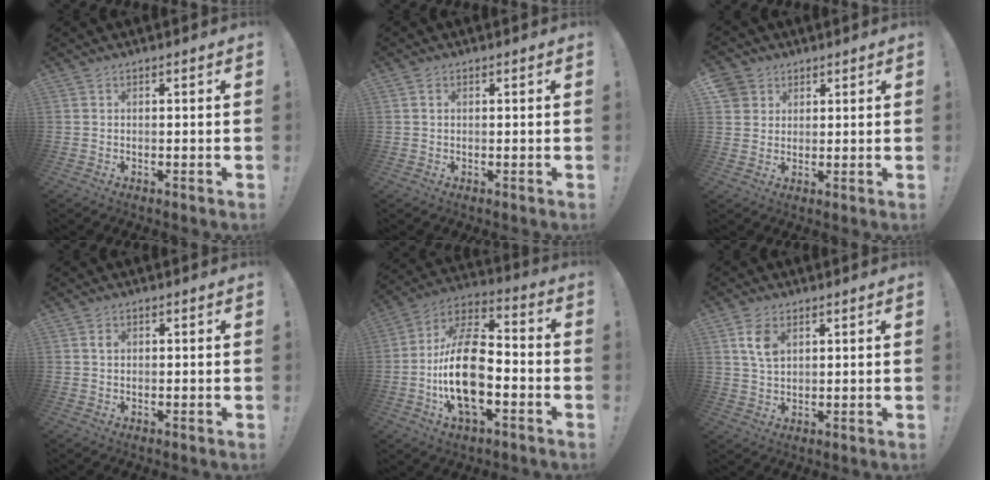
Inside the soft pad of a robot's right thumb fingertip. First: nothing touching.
{"total": 0.9, "force": [0.3, 0.7, 0.5], "torque": [-0.007, 0.003, 0.004]}
{"total": 4.8, "force": [2.6, 4.0, 0.6], "torque": [-0.012, -0.016, 0.051]}
{"total": 1.3, "force": [0.3, 0.9, 0.8], "torque": [-0.022, 0.009, 0.007]}
{"total": 20.7, "force": [-4.2, 11.0, 17.0], "torque": [-0.330, 0.017, -0.070]}
{"total": 6.9, "force": [2.8, 4.4, 4.5], "torque": [-0.073, -0.005, 0.054]}